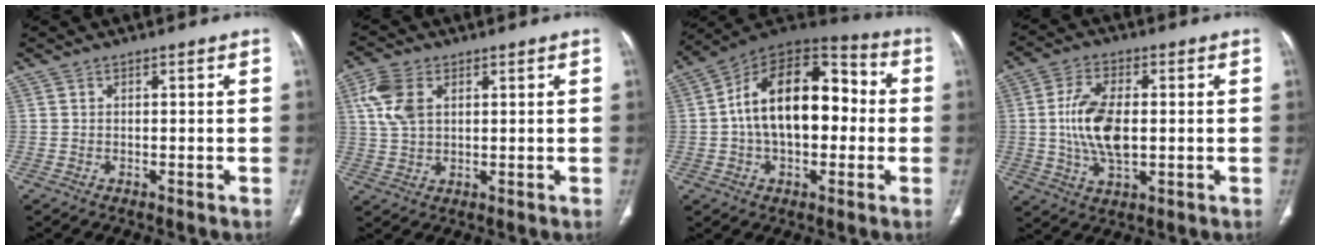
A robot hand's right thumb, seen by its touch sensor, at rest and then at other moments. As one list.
[{"total": 7.6, "force": [2.5, 4.7, 5.4], "torque": [-0.120, 0.005, 0.052]}, {"total": 20.5, "force": [0.4, 12.2, 16.5], "torque": [-0.249, 0.044, -0.001]}, {"total": 11.5, "force": [0.1, 5.9, 9.9], "torque": [-0.194, 0.000, 0.004]}]